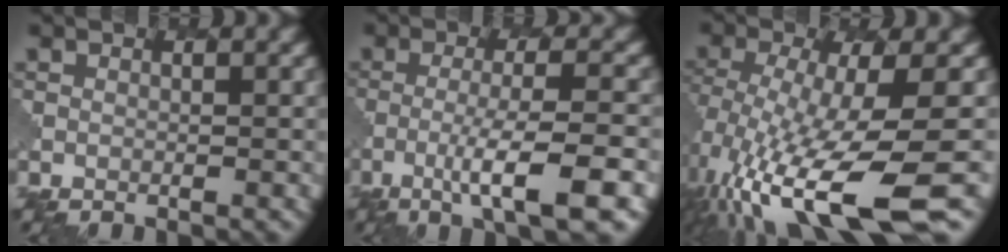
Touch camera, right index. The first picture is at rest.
{"total": 6.8, "force": [-2.9, 0.9, 6.1], "torque": [-0.097, 0.002, -0.055]}
{"total": 11.4, "force": [-4.2, 3.0, 10.2], "torque": [-0.206, -0.028, -0.063]}